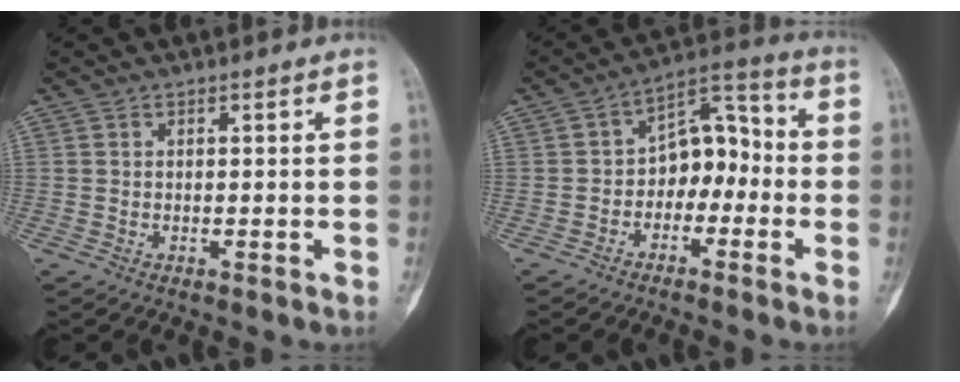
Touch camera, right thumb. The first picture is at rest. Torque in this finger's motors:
{"motor_torque": [-0.41, 0.01, 0.03, 0.04, 0.12]}